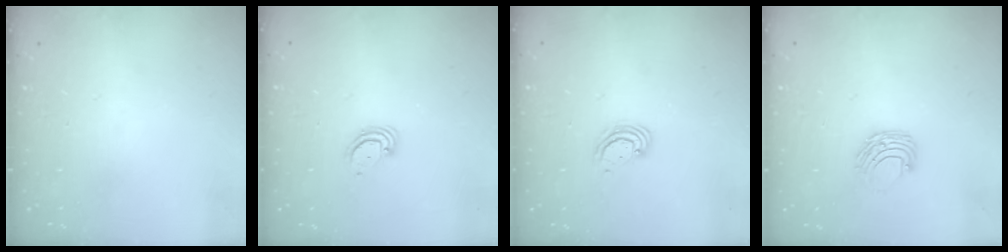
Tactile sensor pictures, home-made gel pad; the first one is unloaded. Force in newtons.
{"total": 3.6, "press": 3.6, "slide": 0.2}
{"total": 3.0, "press": 2.9, "slide": 0.3}
{"total": 7.1, "press": 7.0, "slide": 0.7}